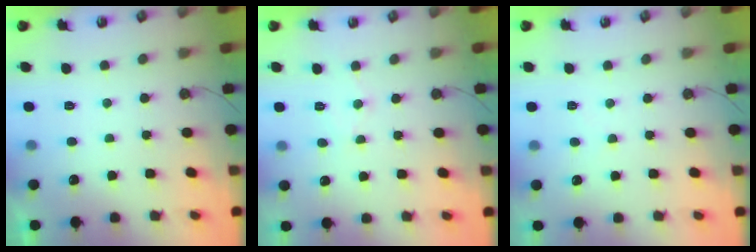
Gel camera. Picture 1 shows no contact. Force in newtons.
{"total": 6.2, "press": 6.2, "slide": 0.4}
{"total": 2.1, "press": 2.0, "slide": 0.4}